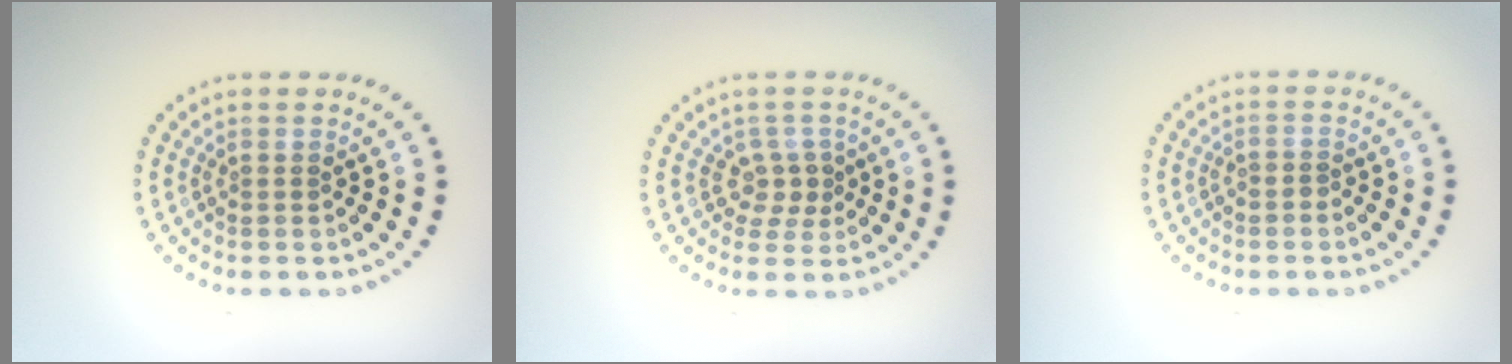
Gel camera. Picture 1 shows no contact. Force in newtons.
{"total": 1.8, "press": 1.4, "slide": 1.0}
{"total": 0.6, "press": 0.3, "slide": 0.5}